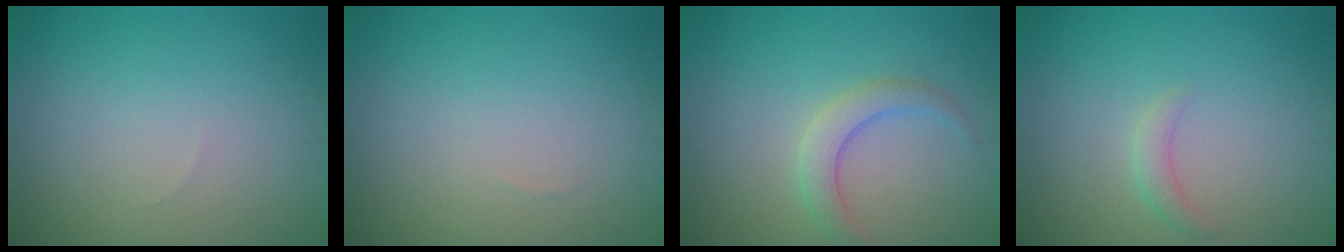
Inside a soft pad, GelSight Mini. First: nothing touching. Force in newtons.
{"total": 0.0}
{"total": 2.4, "press": 2.4, "slide": 0.1}
{"total": 1.2, "press": 1.2, "slide": 0.1}